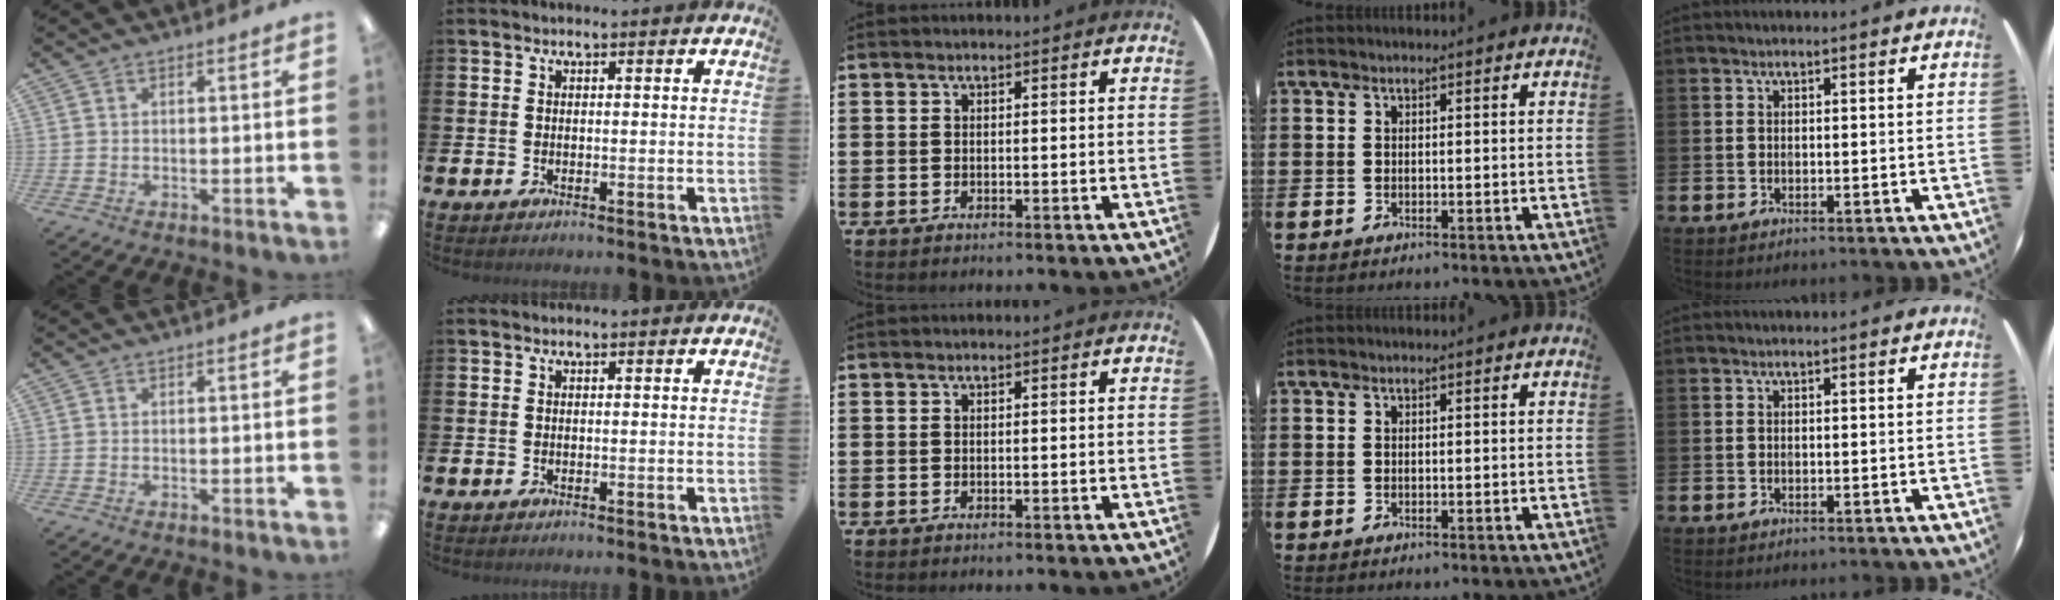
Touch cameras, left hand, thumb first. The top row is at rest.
{}